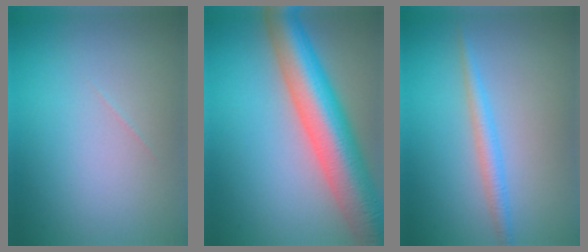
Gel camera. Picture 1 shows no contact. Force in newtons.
{"total": 10.6, "press": 10.6, "slide": 0.6}
{"total": 1.9, "press": 1.9, "slide": 0.1}